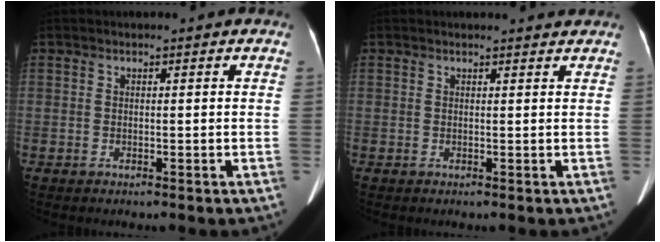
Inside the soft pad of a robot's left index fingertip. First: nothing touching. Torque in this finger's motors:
{"motor_torque": [0.17, -0.16, -0.06, -0.01]}